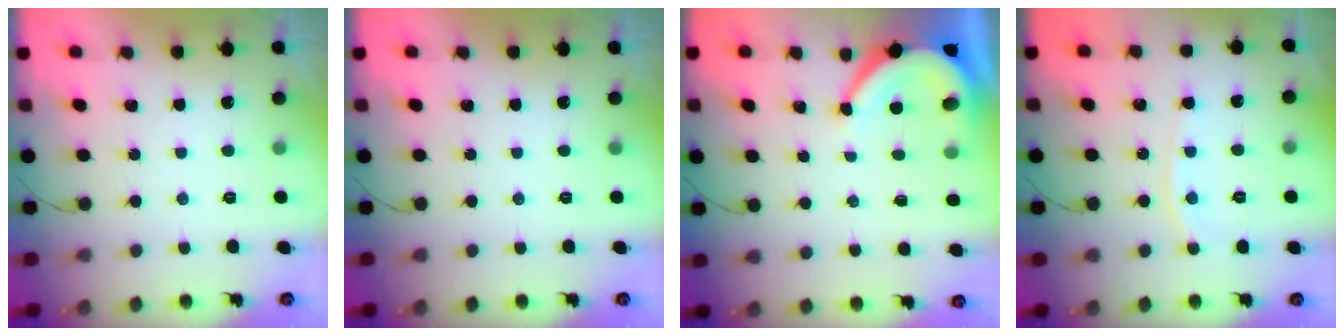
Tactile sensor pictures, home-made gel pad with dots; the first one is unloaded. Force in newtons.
{"total": 0.0}
{"total": 7.3, "press": 7.3, "slide": 0.4}
{"total": 5.6, "press": 5.6, "slide": 0.9}